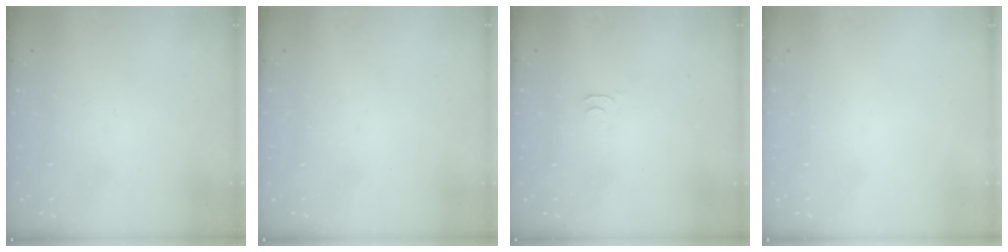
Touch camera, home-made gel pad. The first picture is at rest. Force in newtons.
{"total": 1.5, "press": 1.5, "slide": 0.1}
{"total": 2.8, "press": 2.7, "slide": 0.5}
{"total": 1.5, "press": 1.5, "slide": 0.1}